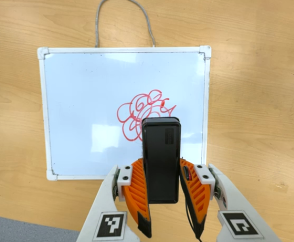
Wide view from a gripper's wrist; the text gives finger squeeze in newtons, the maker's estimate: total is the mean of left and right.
{"total": 4.6, "left": 3.4, "right": 5.8}